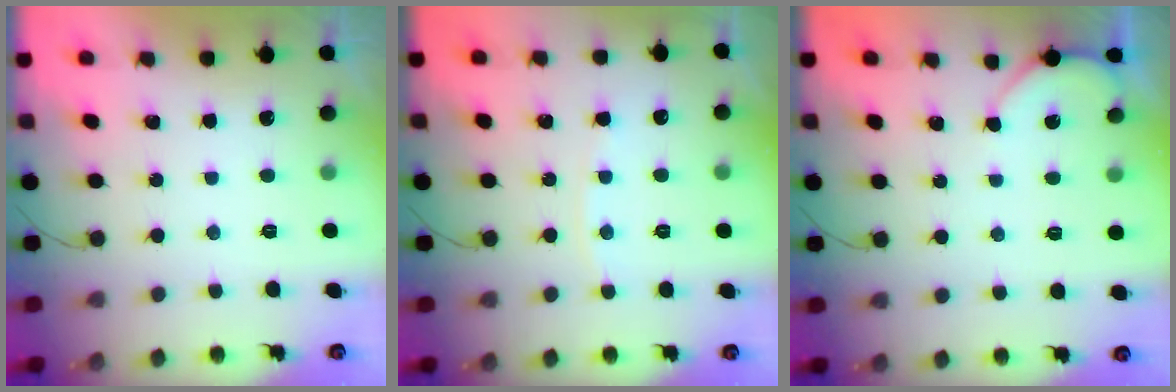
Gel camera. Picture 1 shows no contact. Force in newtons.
{"total": 3.6, "press": 3.6, "slide": 0.6}
{"total": 2.3, "press": 2.2, "slide": 0.4}